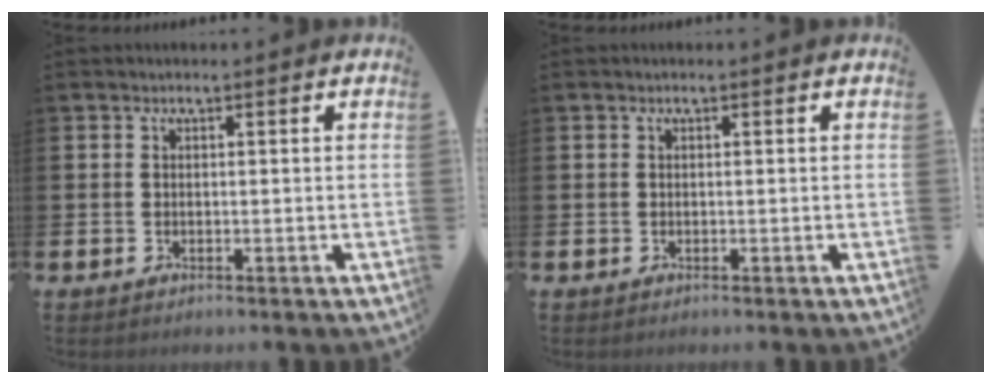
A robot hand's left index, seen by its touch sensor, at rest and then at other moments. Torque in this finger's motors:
{"motor_torque": [0.00, 0.00, 0.00, 0.00]}